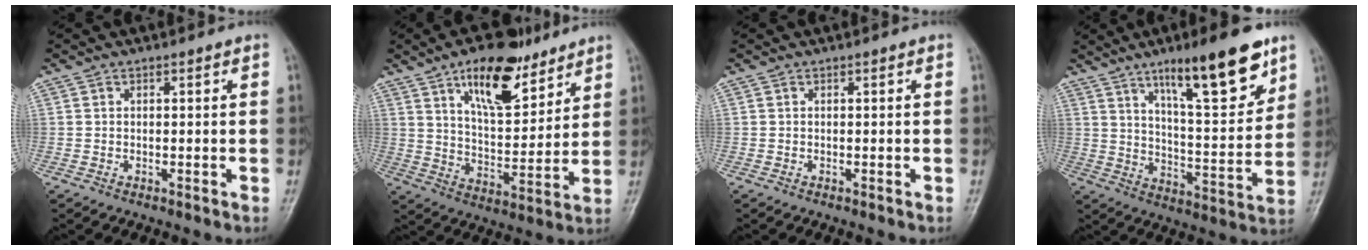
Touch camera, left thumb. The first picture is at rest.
{"total": 15.9, "force": [9.6, 6.9, 10.5], "torque": [-0.132, -0.049, 0.161]}
{"total": 0.0}
{"total": 17.9, "force": [11.0, 4.3, 13.5], "torque": [-0.179, -0.060, 0.181]}